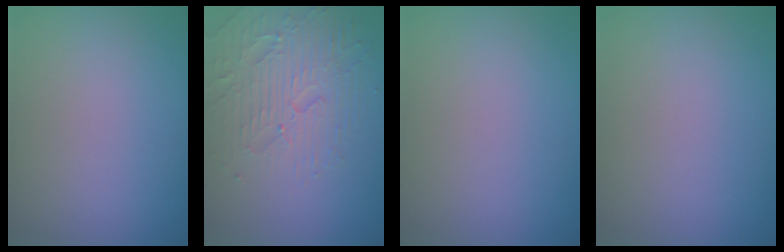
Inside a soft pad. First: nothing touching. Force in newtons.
{"total": 4.5, "press": 3.6, "slide": 2.7}
{"total": 0.0}
{"total": 0.0}